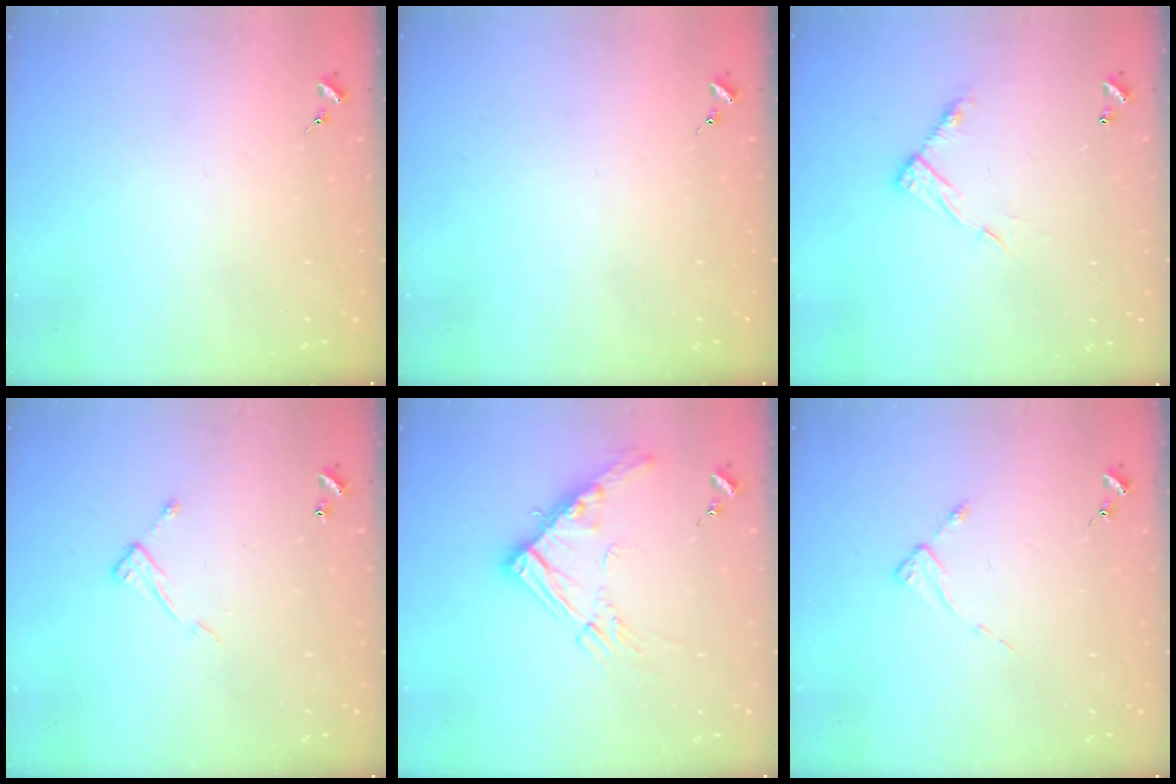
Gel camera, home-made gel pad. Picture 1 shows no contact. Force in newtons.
{"total": 0.0}
{"total": 9.4, "press": 9.4, "slide": 0.1}
{"total": 7.1, "press": 7.1, "slide": 0.0}
{"total": 14.3, "press": 14.2, "slide": 1.4}
{"total": 2.2, "press": 2.2, "slide": 0.4}